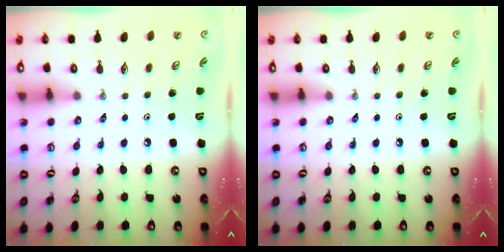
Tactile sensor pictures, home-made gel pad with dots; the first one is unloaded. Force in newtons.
{"total": 0.0}